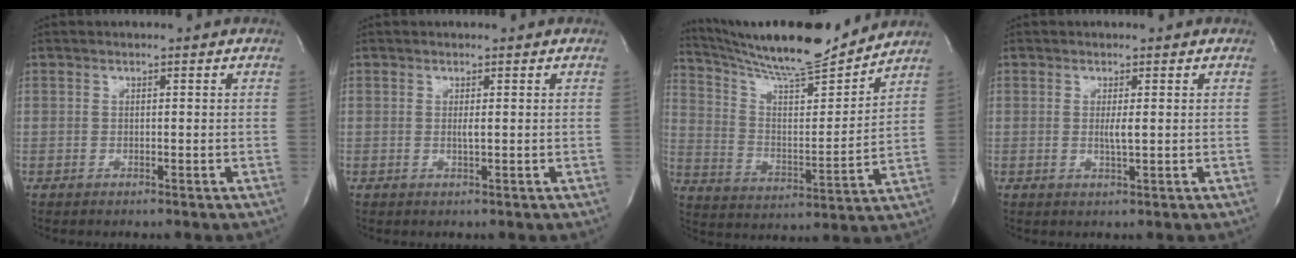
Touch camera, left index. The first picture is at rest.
{"total": 0.7, "force": [0.1, -0.1, 0.7], "torque": [-0.018, -0.004, 0.001]}
{"total": 18.2, "force": [16.7, 0.9, 7.2], "torque": [-0.132, -0.010, 0.276]}
{"total": 1.6, "force": [0.1, 0.0, 1.6], "torque": [-0.035, -0.006, 0.001]}